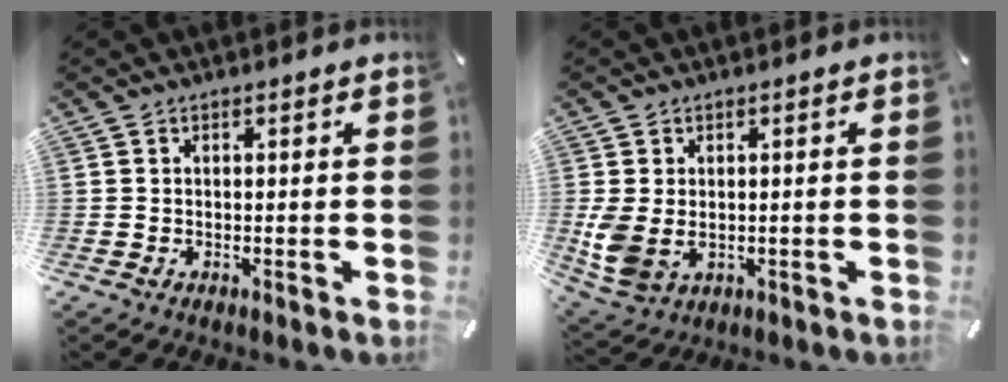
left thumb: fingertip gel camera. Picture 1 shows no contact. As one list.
[{"total": 5.9, "force": [0.2, 4.5, 3.8], "torque": [-0.097, -0.010, 0.004]}]